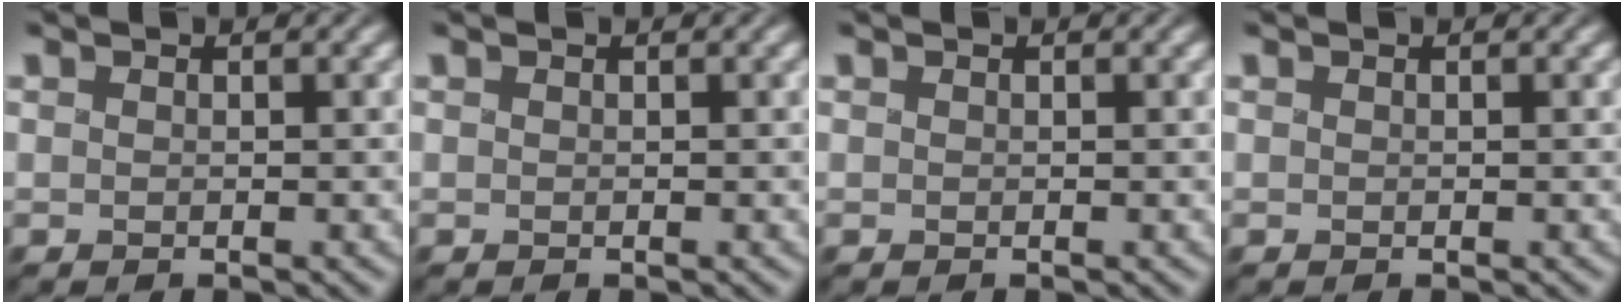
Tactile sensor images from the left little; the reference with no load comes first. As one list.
[{"total": 0.0}, {"total": 0.0}, {"total": 0.0}]